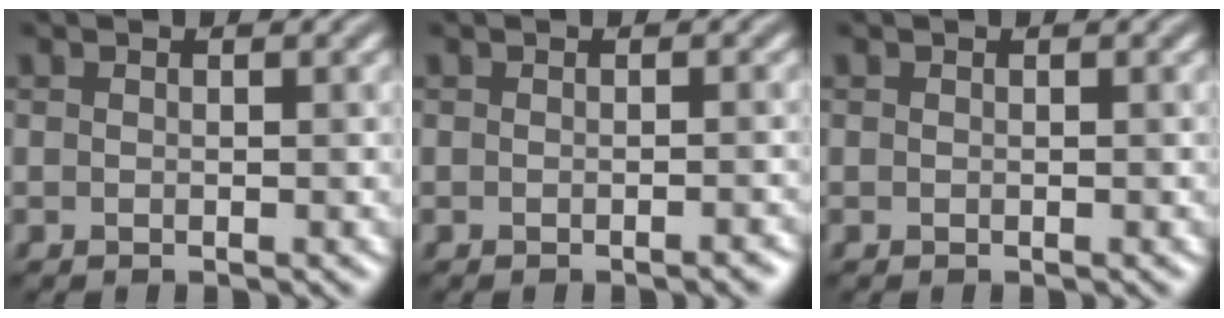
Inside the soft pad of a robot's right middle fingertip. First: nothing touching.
{"total": 1.0, "force": [-0.6, 0.2, 0.8], "torque": [-0.006, 0.001, -0.011]}
{"total": 0.0}